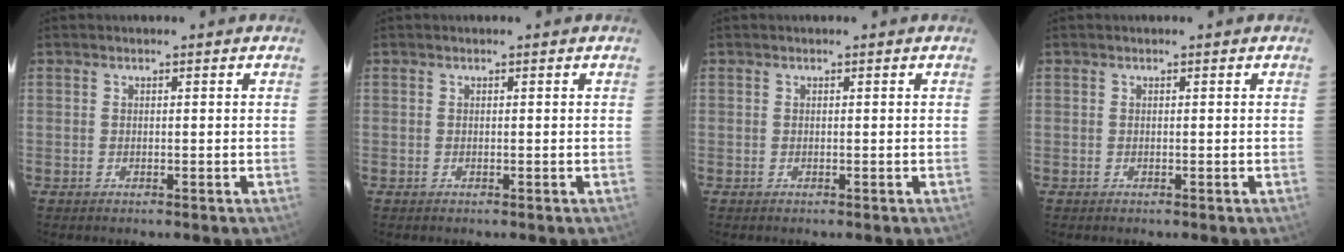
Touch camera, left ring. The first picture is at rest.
{"total": 0.0}
{"total": 0.0}
{"total": 0.0}